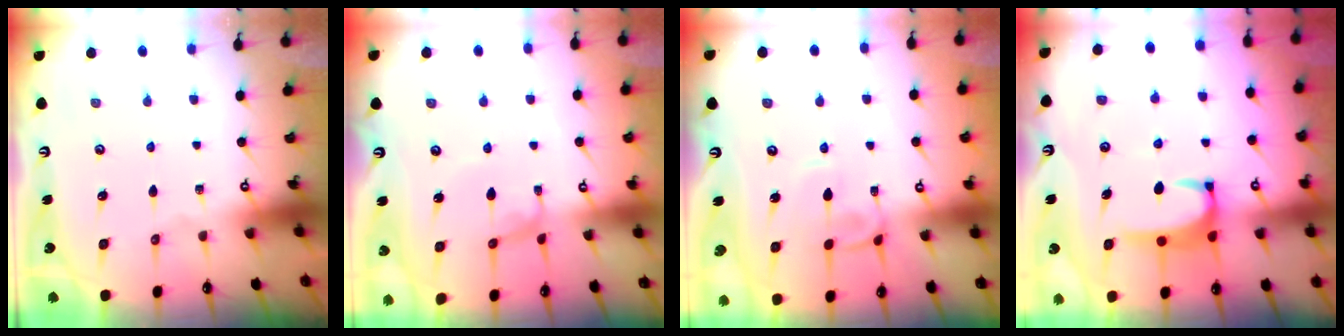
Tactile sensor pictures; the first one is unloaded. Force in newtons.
{"total": 0.0}
{"total": 2.7, "press": 2.6, "slide": 0.4}
{"total": 3.0, "press": 2.9, "slide": 0.8}